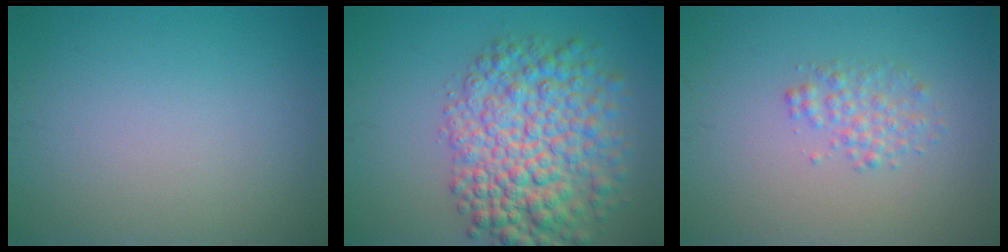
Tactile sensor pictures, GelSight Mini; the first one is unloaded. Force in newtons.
{"total": 8.9, "press": 8.9, "slide": 0.2}
{"total": 2.0, "press": 2.0, "slide": 0.1}